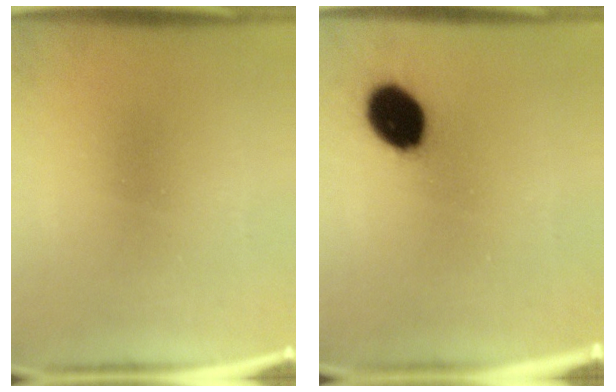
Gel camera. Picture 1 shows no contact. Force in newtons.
{"total": 10.9}